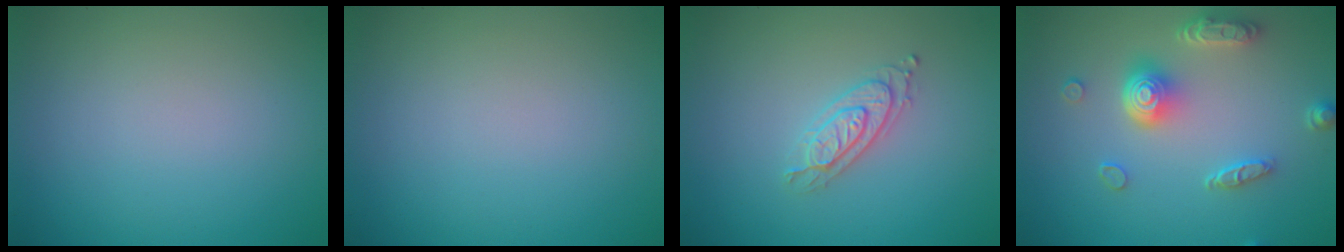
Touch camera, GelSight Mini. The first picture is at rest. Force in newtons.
{"total": 0.0}
{"total": 2.4, "press": 2.2, "slide": 0.9}
{"total": 4.7, "press": 3.6, "slide": 3.0}